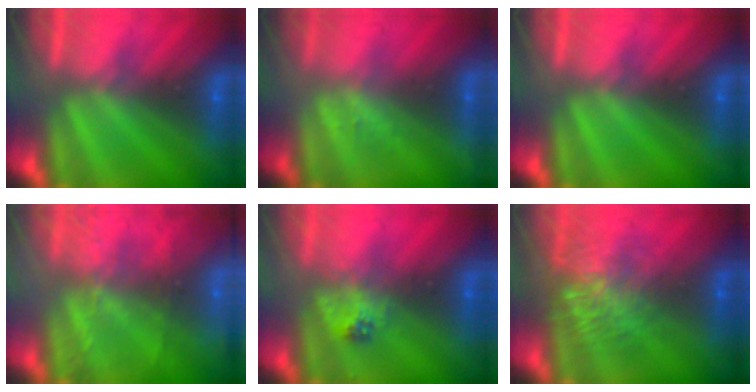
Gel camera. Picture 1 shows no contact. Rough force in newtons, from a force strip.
{"total": 1.1}
{"total": 0.0}
{"total": 8.7}
{"total": 2.3}
{"total": 7.4}